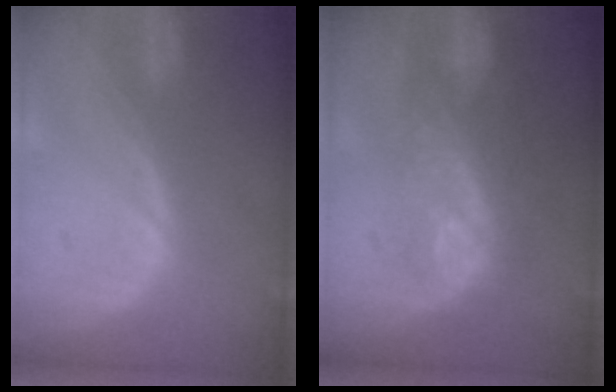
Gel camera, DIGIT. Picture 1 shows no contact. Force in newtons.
{"total": 9.7, "press": 8.7, "slide": 4.3}